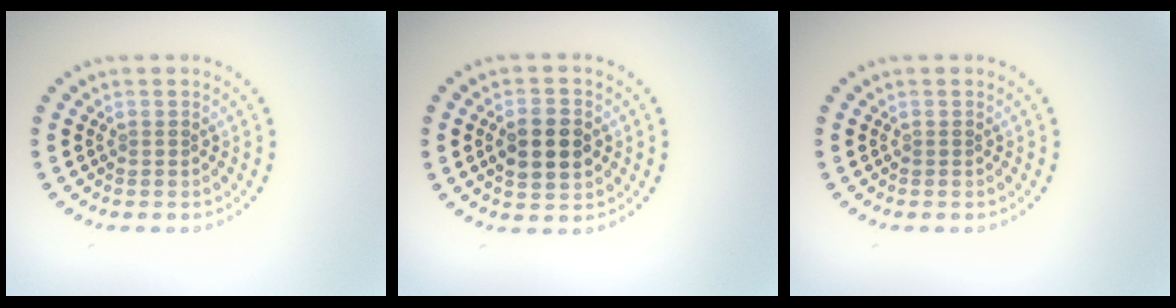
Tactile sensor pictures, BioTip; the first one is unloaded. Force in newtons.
{"total": 4.1, "press": 4.1, "slide": 0.3}
{"total": 0.0}